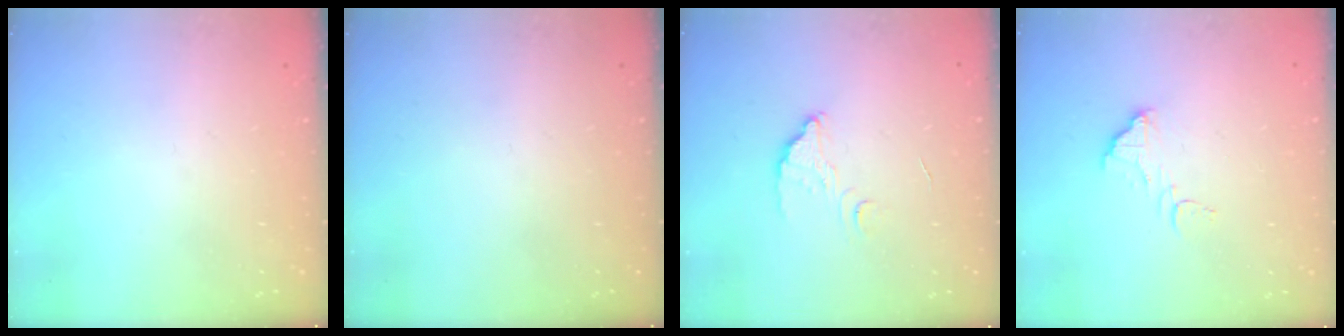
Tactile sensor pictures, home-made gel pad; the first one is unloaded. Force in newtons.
{"total": 0.0}
{"total": 3.4, "press": 3.4, "slide": 0.2}
{"total": 8.0, "press": 8.0, "slide": 0.3}